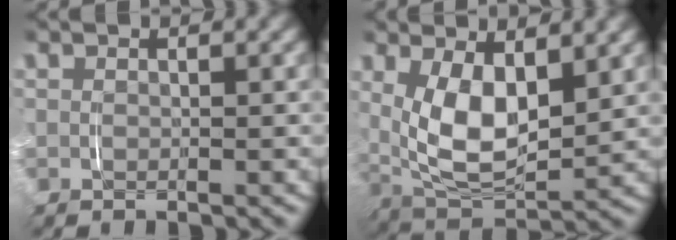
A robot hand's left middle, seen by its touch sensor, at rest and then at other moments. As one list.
[{"total": 7.3, "force": [0.7, 4.3, 5.9], "torque": [-0.127, -0.023, 0.021]}]